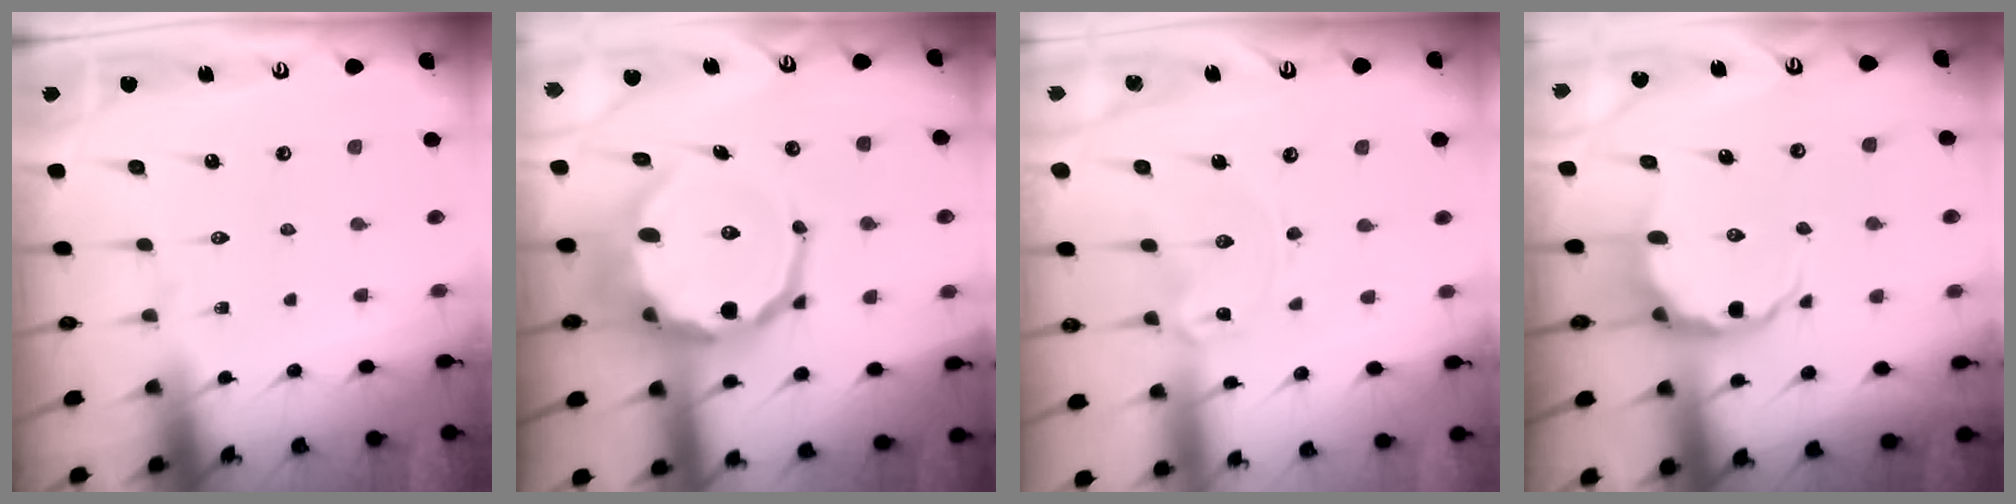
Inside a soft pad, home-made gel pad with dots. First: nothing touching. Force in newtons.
{"total": 15.0, "press": 14.5, "slide": 3.6}
{"total": 1.4, "press": 1.3, "slide": 0.1}
{"total": 6.9, "press": 6.7, "slide": 1.7}